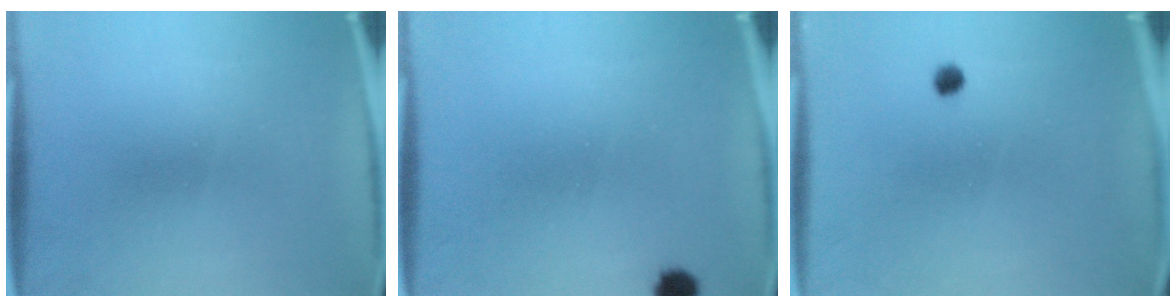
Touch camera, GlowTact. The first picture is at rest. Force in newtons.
{"total": 2.3}
{"total": 1.3}